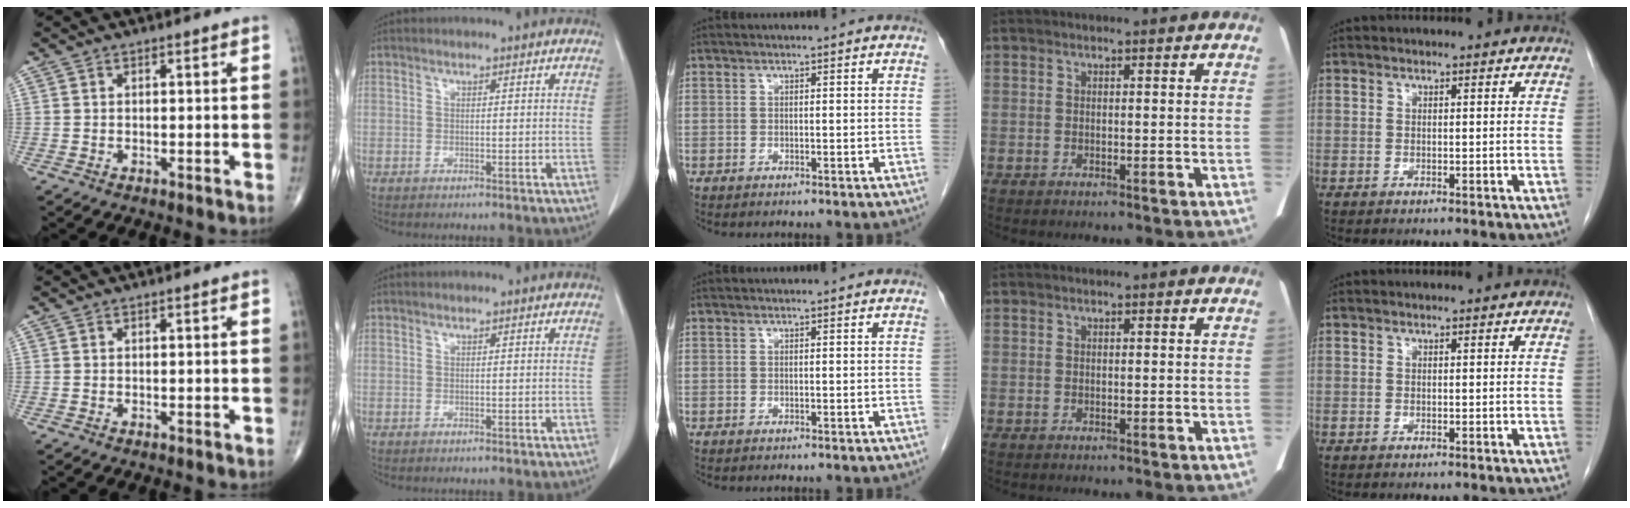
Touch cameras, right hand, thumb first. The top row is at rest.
{}